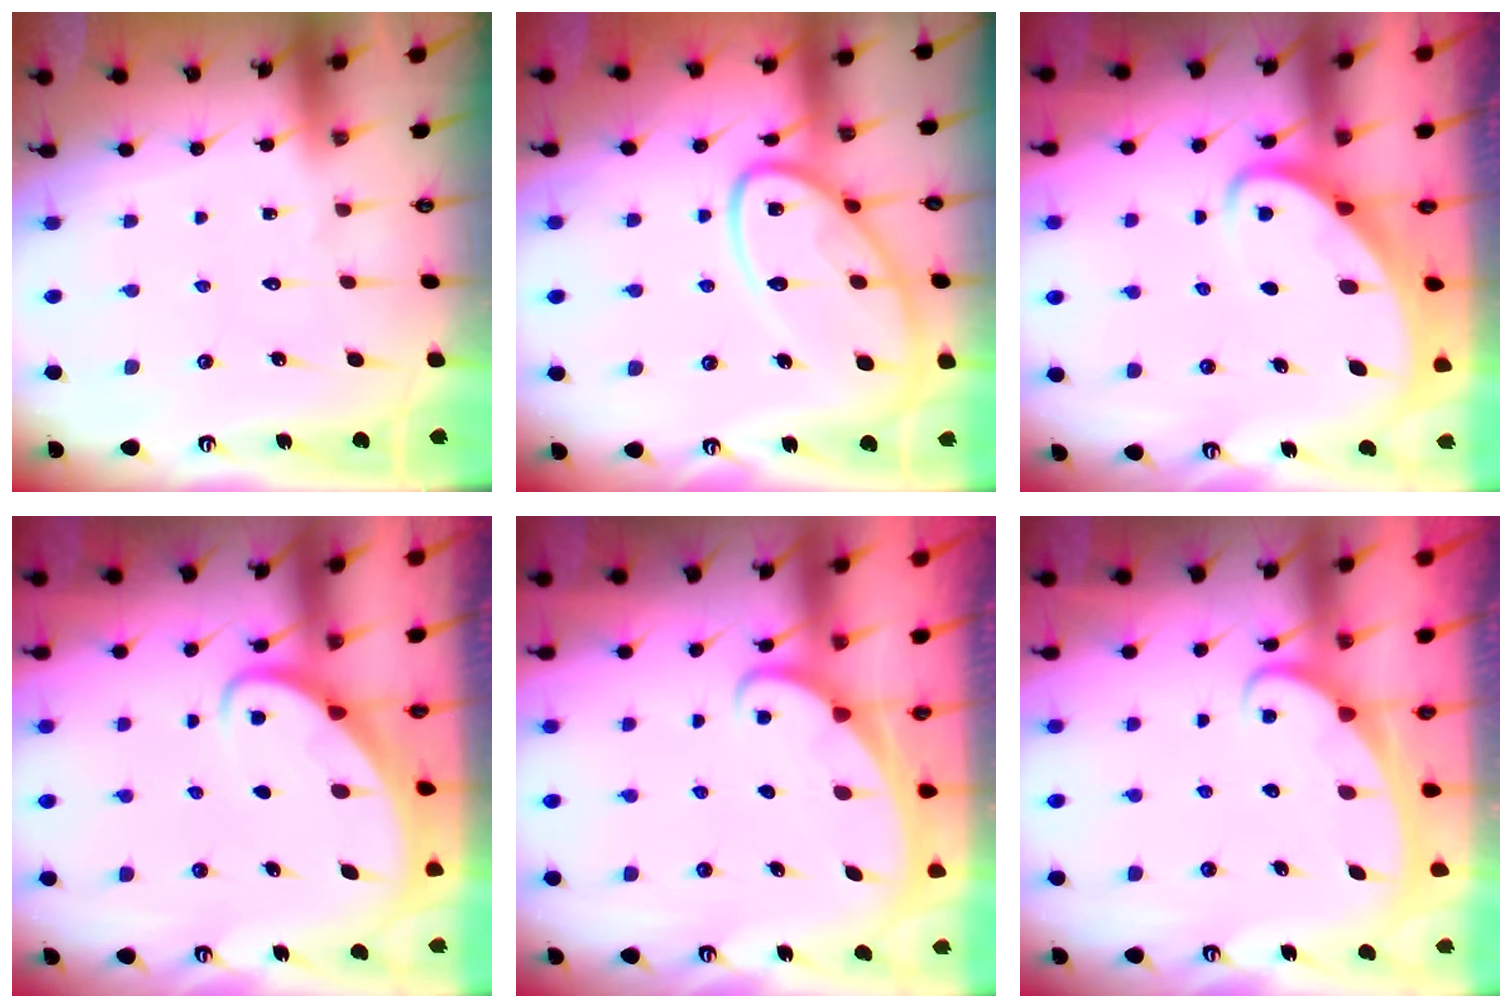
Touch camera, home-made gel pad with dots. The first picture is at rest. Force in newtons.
{"total": 16.2, "press": 16.2, "slide": 1.4}
{"total": 3.6, "press": 3.6, "slide": 0.4}
{"total": 2.6, "press": 2.6, "slide": 0.3}
{"total": 1.5, "press": 1.5, "slide": 0.1}
{"total": 2.4, "press": 2.4, "slide": 0.3}